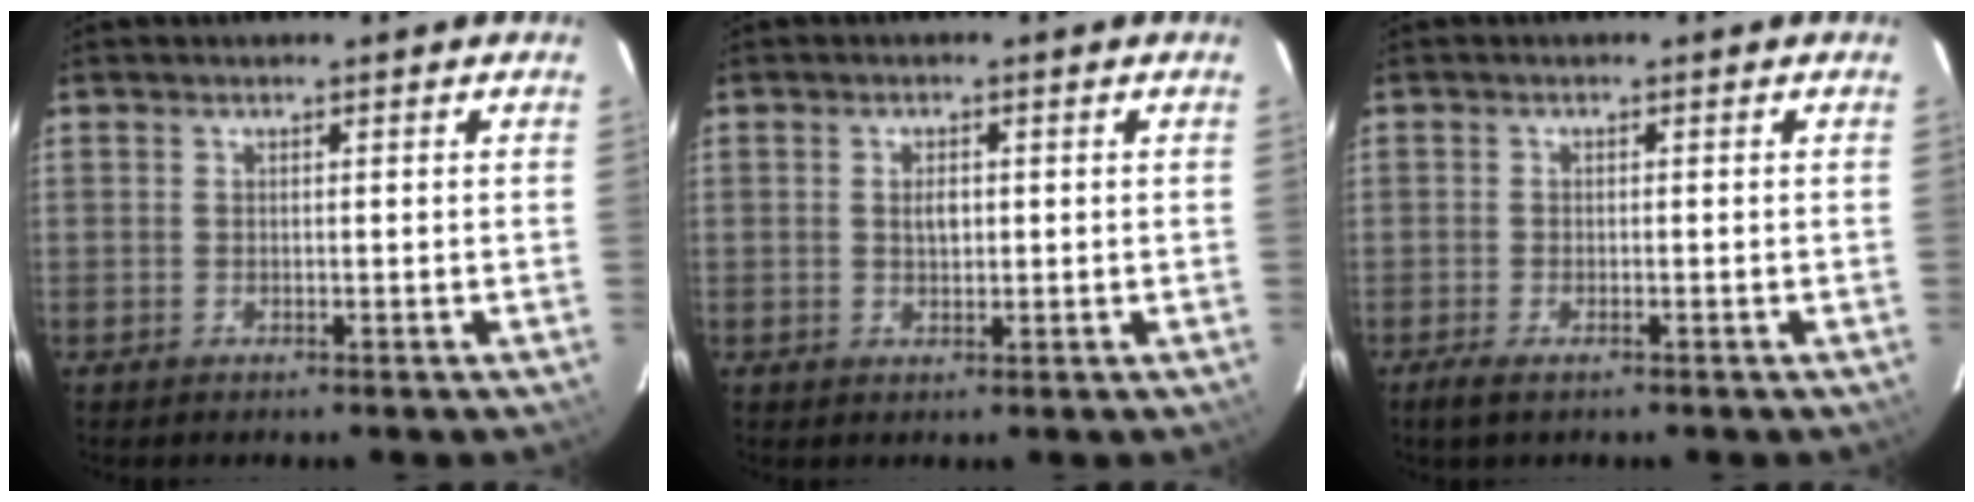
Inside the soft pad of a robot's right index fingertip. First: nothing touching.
{"total": 2.3, "force": [0.3, 1.4, 1.8], "torque": [-0.031, 0.003, 0.005]}
{"total": 2.9, "force": [-2.0, 0.8, 1.9], "torque": [-0.045, -0.007, -0.037]}